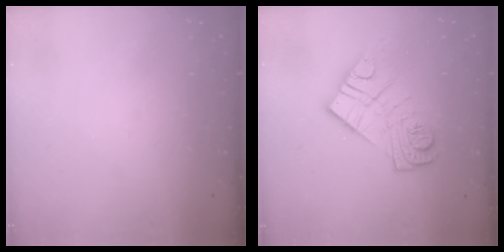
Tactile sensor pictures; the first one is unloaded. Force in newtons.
{"total": 13.9, "press": 13.8, "slide": 1.2}